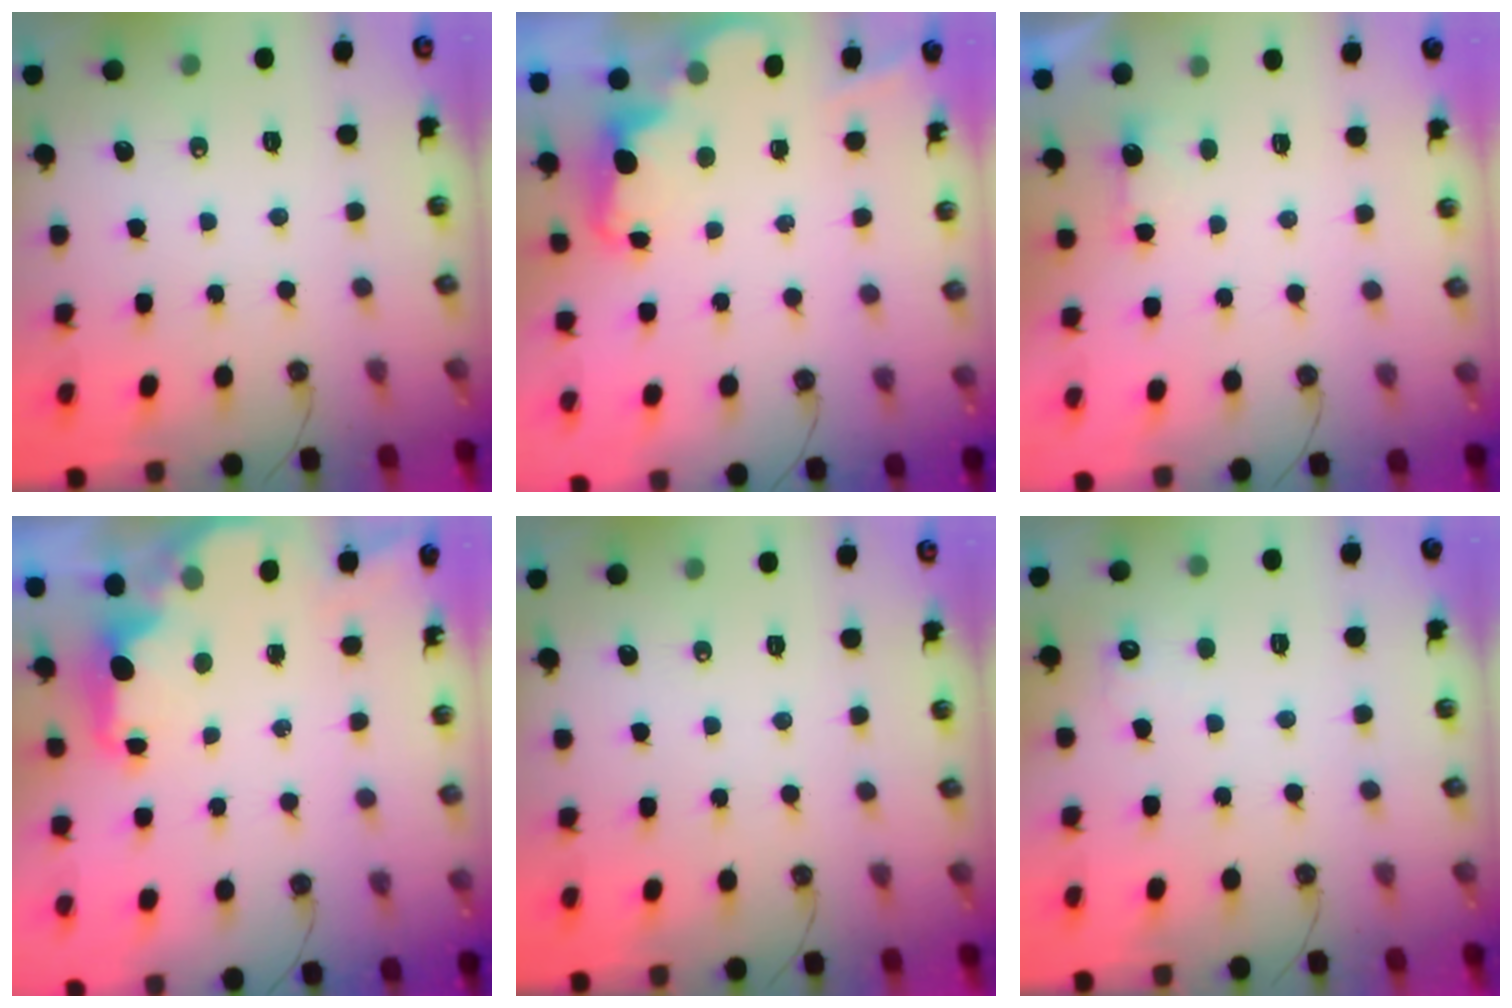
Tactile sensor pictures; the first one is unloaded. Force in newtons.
{"total": 2.4, "press": 2.4, "slide": 0.5}
{"total": 1.7, "press": 1.5, "slide": 0.8}
{"total": 2.2, "press": 2.1, "slide": 0.8}
{"total": 0.0}
{"total": 5.0, "press": 4.8, "slide": 1.2}